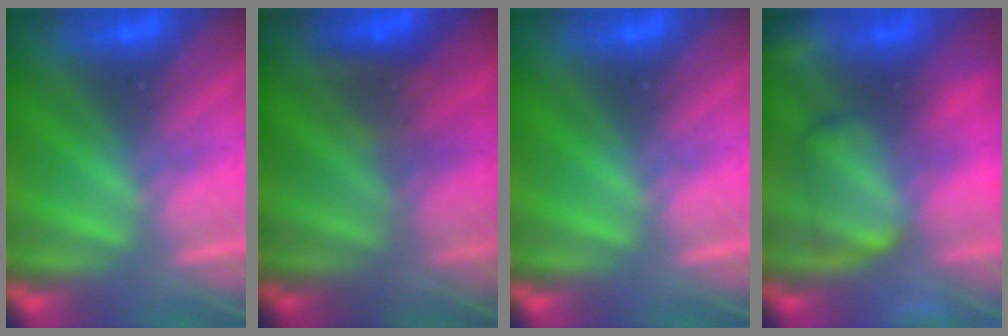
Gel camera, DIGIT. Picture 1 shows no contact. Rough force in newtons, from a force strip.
{"total": 5.3}
{"total": 0.0}
{"total": 6.9}